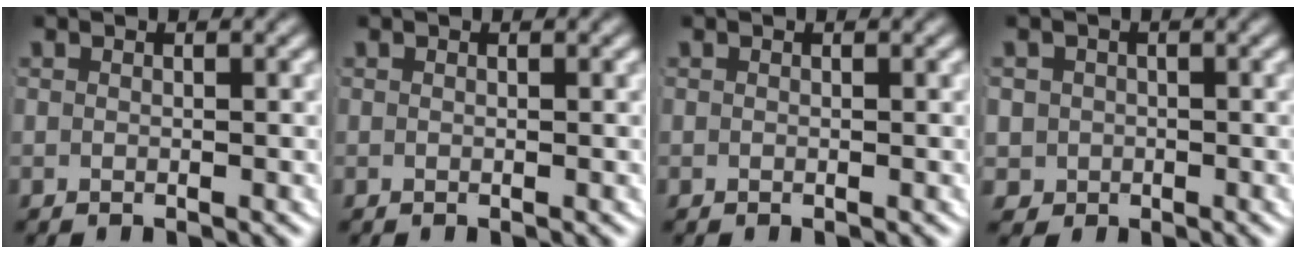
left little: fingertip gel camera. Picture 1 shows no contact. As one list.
[{"total": 0.0}, {"total": 0.0}, {"total": 5.9, "force": [-0.9, 5.6, 1.5], "torque": [-0.049, -0.022, -0.015]}]